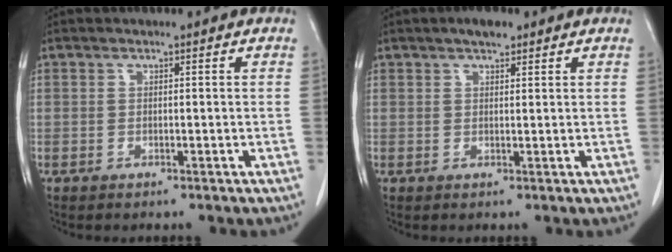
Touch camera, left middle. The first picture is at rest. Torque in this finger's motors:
{"motor_torque": [0.34, -0.27, -0.01, 0.01]}